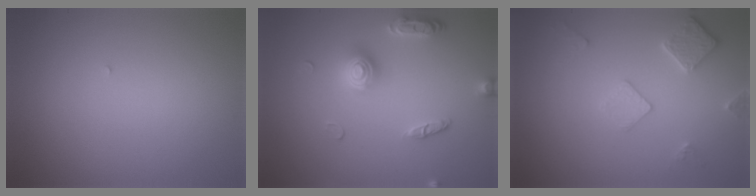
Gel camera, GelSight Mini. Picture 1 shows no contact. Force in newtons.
{"total": 3.2, "press": 3.0, "slide": 1.2}
{"total": 2.9, "press": 2.9, "slide": 0.4}